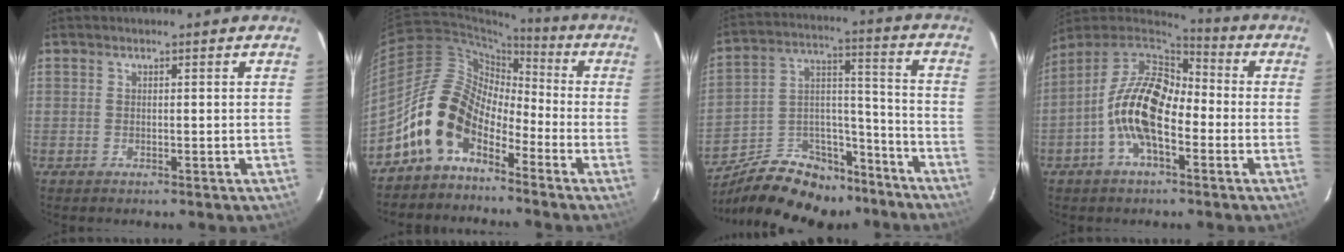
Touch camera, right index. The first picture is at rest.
{"total": 12.0, "force": [-6.8, 7.2, 6.8], "torque": [-0.121, 0.019, -0.136]}
{"total": 20.2, "force": [-15.0, 10.0, 9.0], "torque": [-0.176, 0.050, -0.222]}
{"total": 13.7, "force": [-3.8, 6.9, 11.2], "torque": [-0.219, 0.011, -0.080]}